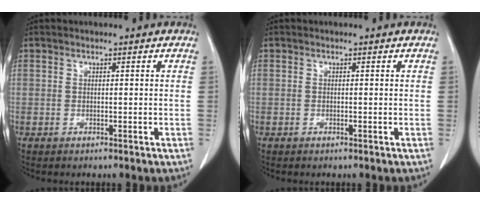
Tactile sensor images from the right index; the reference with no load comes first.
{"total": 0.0}